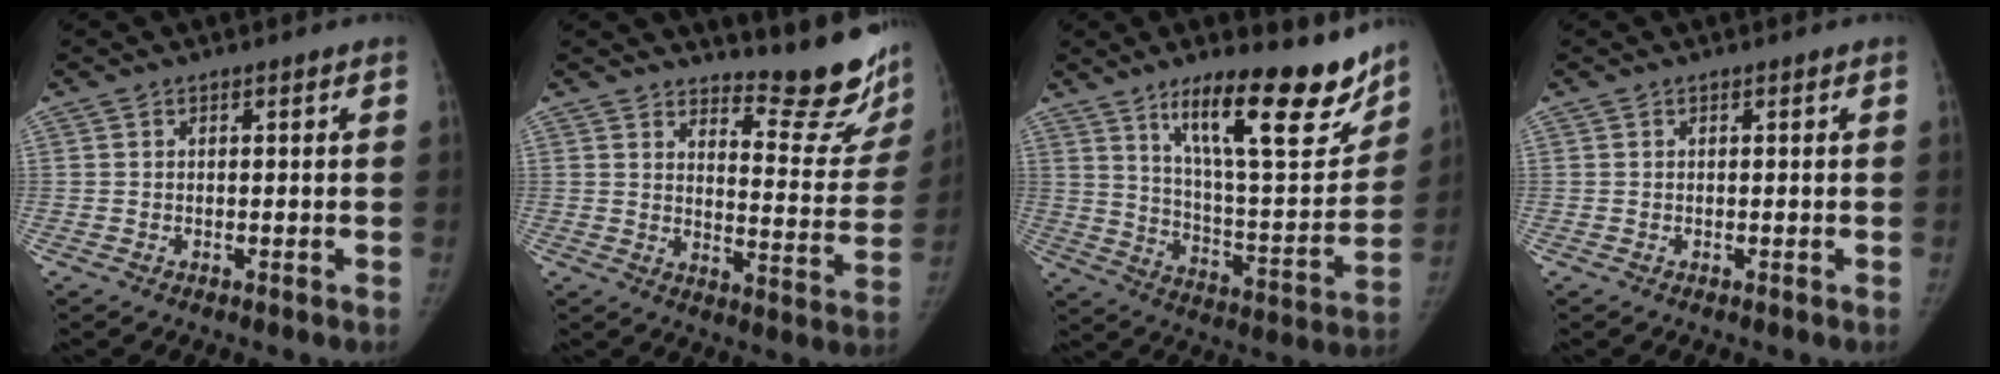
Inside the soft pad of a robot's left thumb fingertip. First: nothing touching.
{"total": 15.2, "force": [13.8, 3.9, 5.0], "torque": [-0.020, -0.150, 0.155]}
{"total": 23.3, "force": [15.4, 6.2, 16.4], "torque": [-0.203, -0.085, 0.246]}
{"total": 0.0}